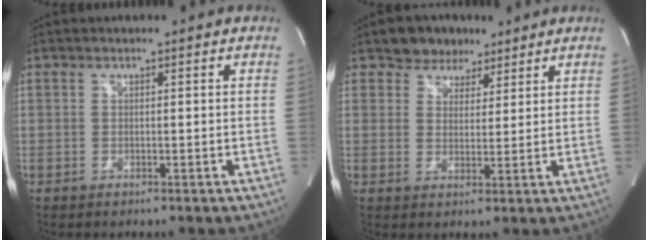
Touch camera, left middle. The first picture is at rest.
{"total": 5.4, "force": [3.9, 3.6, 1.0], "torque": [-0.012, 0.009, 0.066]}